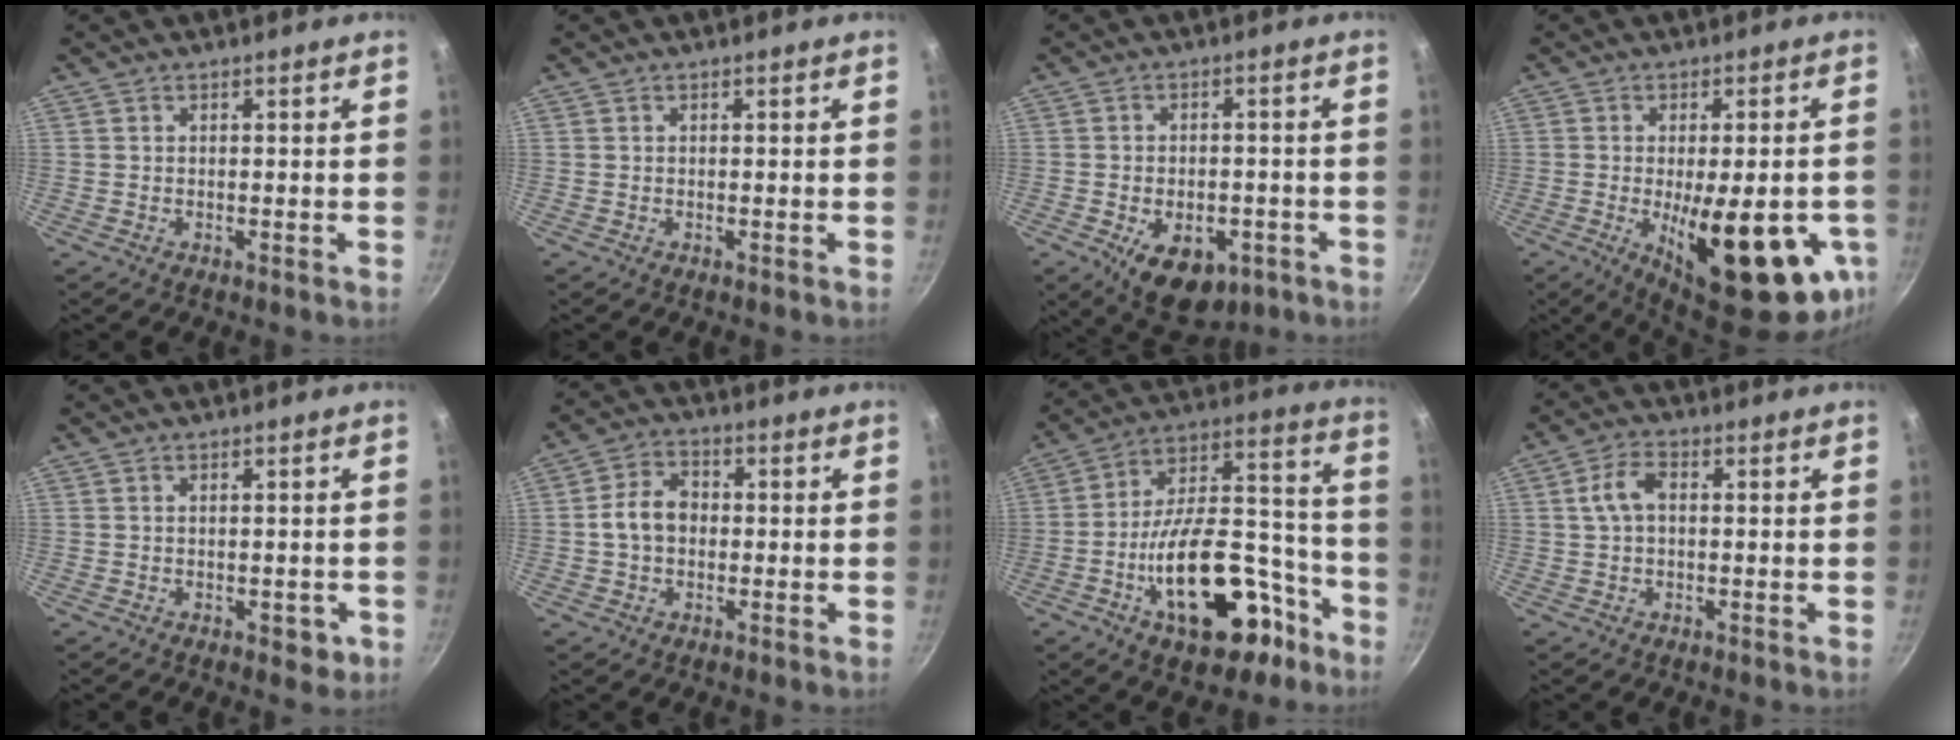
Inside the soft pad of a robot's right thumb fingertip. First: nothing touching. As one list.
[{"total": 0.0}, {"total": 12.2, "force": [-5.4, 7.3, 8.1], "torque": [-0.104, 0.010, -0.066]}, {"total": 22.2, "force": [-6.9, 8.0, 19.5], "torque": [-0.226, -0.010, -0.071]}, {"total": 2.6, "force": [-0.8, 1.5, 1.9], "torque": [-0.010, 0.003, -0.005]}, {"total": 7.0, "force": [-0.3, 5.3, 4.6], "torque": [-0.071, 0.021, -0.013]}, {"total": 23.0, "force": [-10.5, 10.7, 17.4], "torque": [-0.277, 0.083, -0.159]}, {"total": 5.1, "force": [0.7, 3.1, 4.1], "torque": [-0.083, 0.015, 0.008]}]